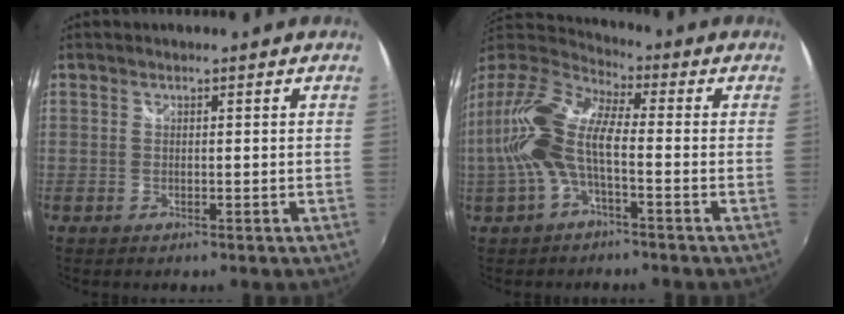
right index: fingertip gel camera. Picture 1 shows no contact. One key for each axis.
{"total": 14.5, "fx": -2.1, "fy": 5.9, "fz": 13.1, "tx": -0.271, "ty": 0.011, "tz": -0.046}